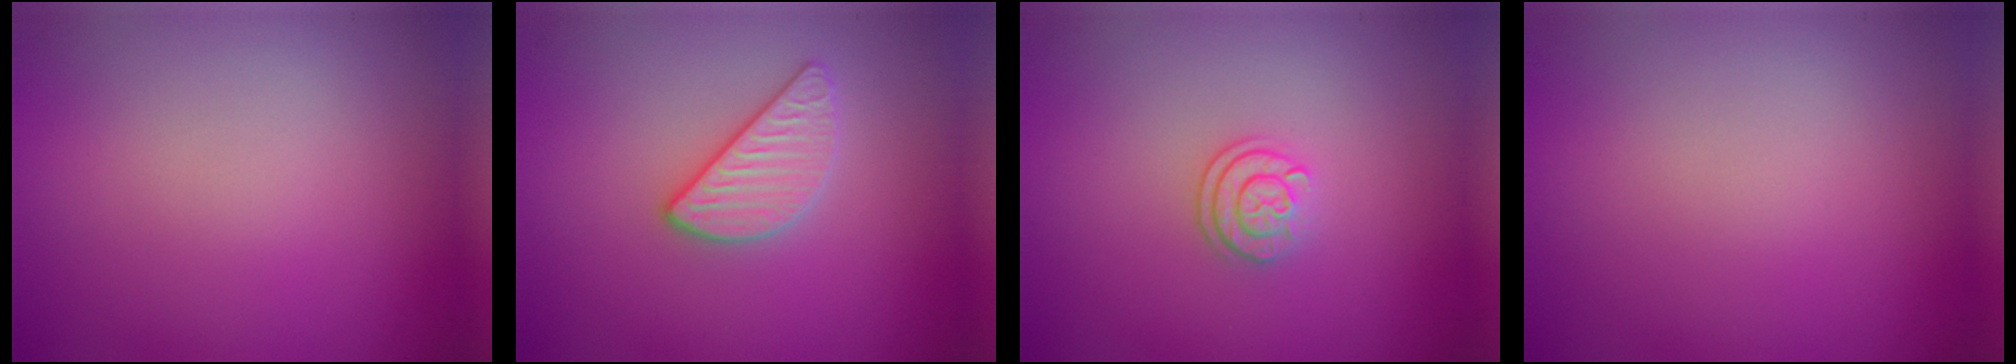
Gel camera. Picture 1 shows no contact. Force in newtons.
{"total": 2.6, "press": 2.5, "slide": 0.8}
{"total": 2.1, "press": 1.7, "slide": 1.3}
{"total": 0.0}